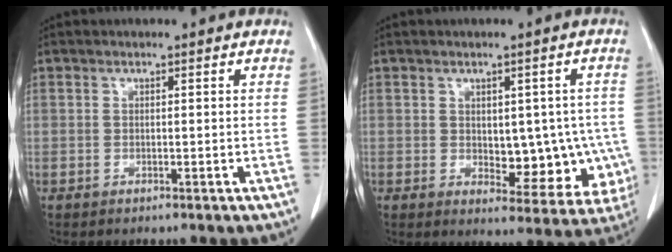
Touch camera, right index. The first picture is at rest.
{"total": 9.9, "force": [-1.0, 5.5, 8.1], "torque": [-0.084, 0.007, 0.007]}